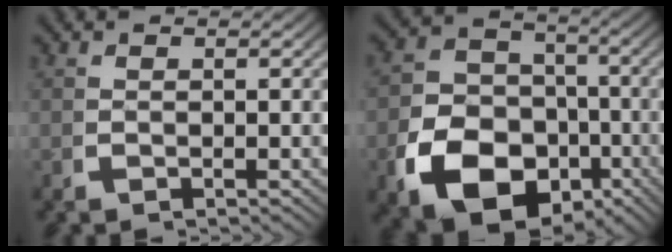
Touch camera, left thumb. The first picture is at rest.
{"total": 13.6, "force": [-4.5, 10.4, 7.4], "torque": [-0.146, -0.046, -0.068]}